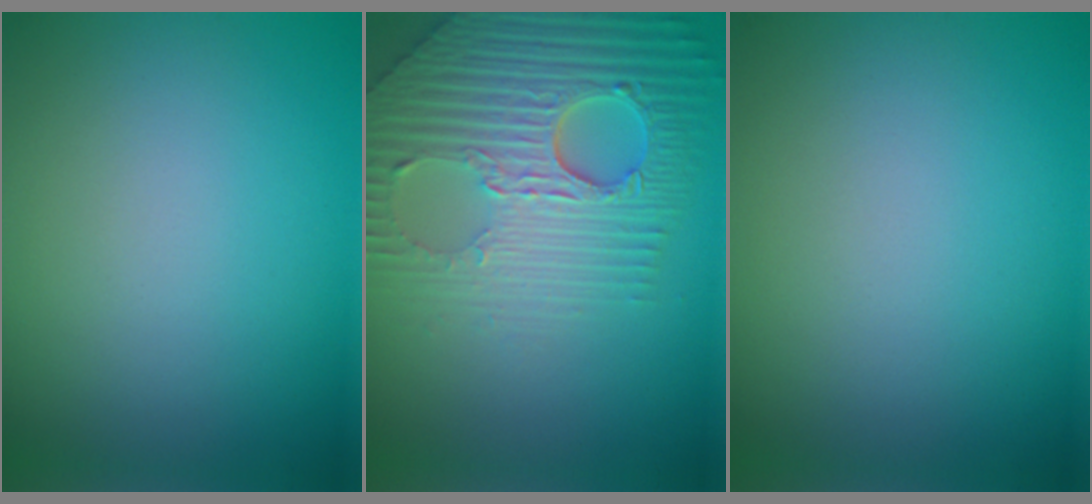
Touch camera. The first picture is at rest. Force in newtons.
{"total": 8.3, "press": 6.2, "slide": 5.6}
{"total": 0.0}